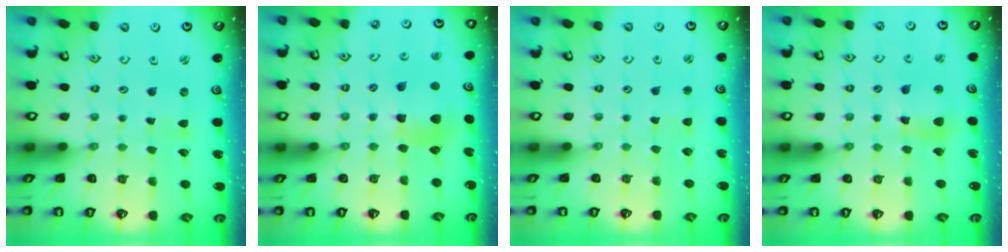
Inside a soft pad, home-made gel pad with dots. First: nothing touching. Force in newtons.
{"total": 9.1, "press": 9.0, "slide": 1.1}
{"total": 1.5, "press": 1.5, "slide": 0.2}
{"total": 10.7, "press": 10.6, "slide": 1.3}